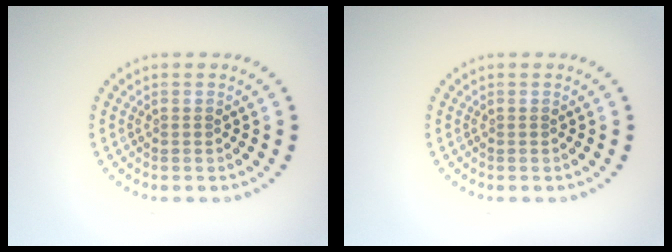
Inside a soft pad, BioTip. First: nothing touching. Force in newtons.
{"total": 0.0}